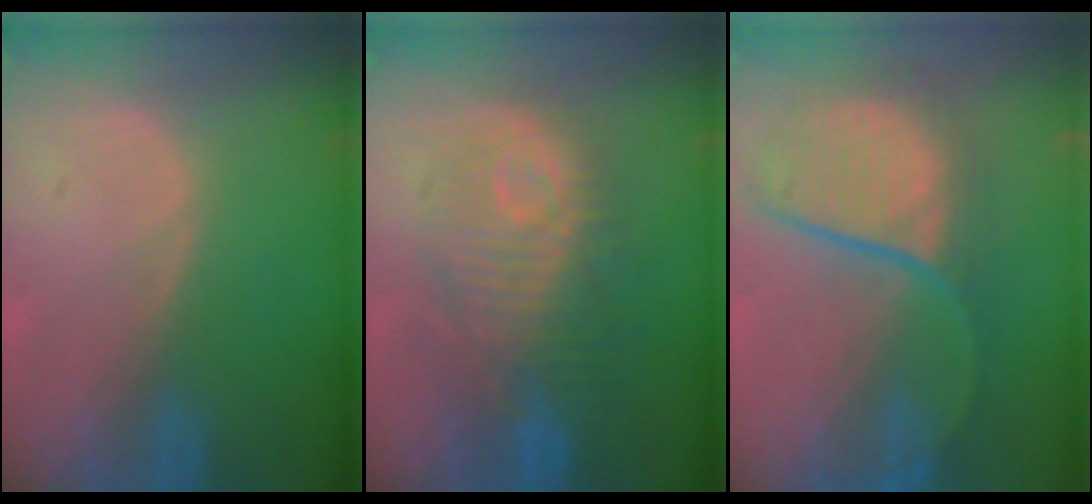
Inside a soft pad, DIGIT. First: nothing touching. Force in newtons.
{"total": 10.0, "press": 10.0, "slide": 0.8}
{"total": 10.2, "press": 9.5, "slide": 3.9}